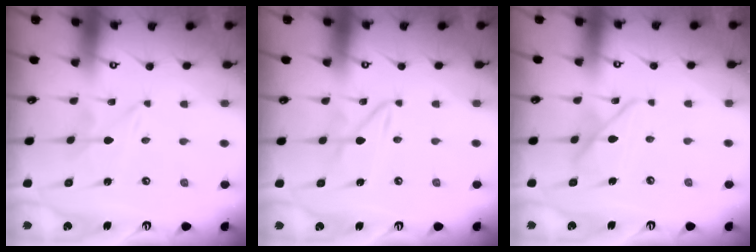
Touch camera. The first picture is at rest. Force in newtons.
{"total": 2.6, "press": 2.6, "slide": 0.2}
{"total": 10.7, "press": 10.7, "slide": 0.9}